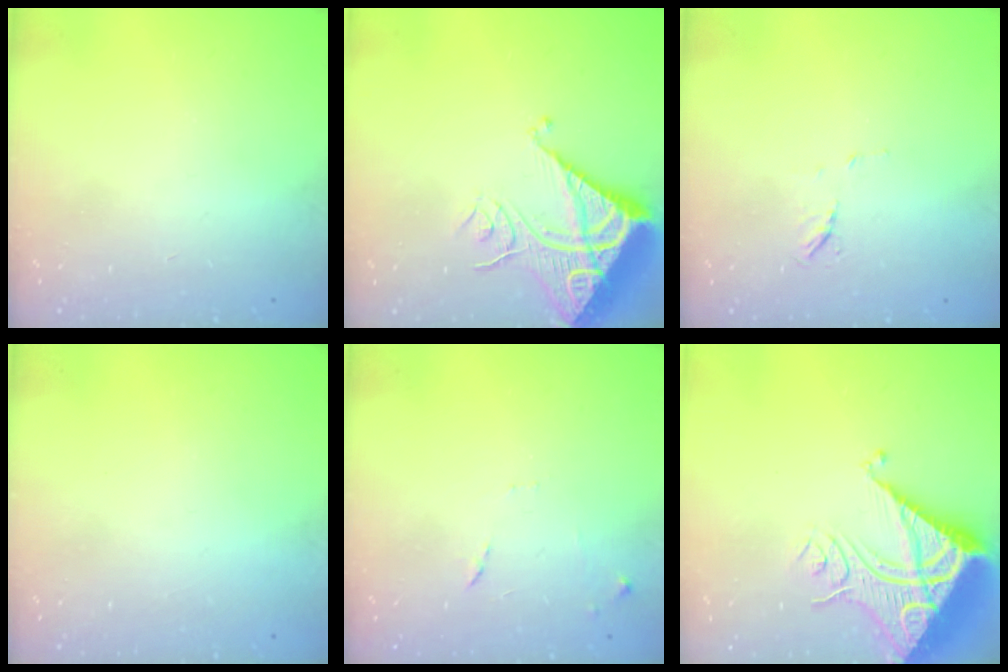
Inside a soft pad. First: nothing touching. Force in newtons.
{"total": 13.8, "press": 13.7, "slide": 1.3}
{"total": 4.9, "press": 4.8, "slide": 1.3}
{"total": 1.5, "press": 1.5, "slide": 0.1}
{"total": 7.5, "press": 7.5, "slide": 0.6}
{"total": 13.7, "press": 13.7, "slide": 1.3}